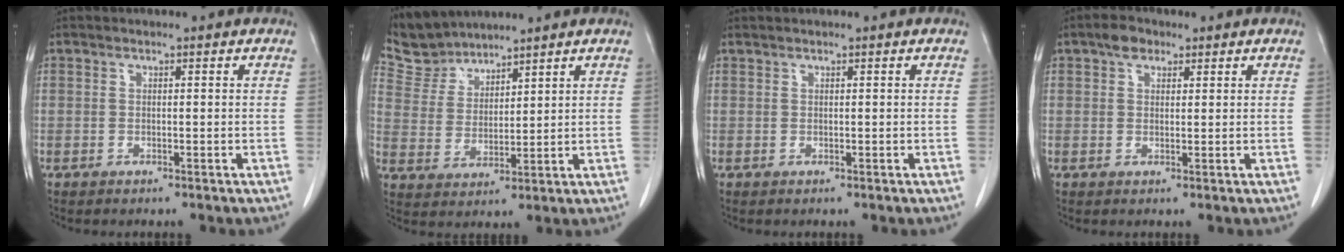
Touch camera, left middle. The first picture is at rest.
{"total": 6.6, "force": [6.4, 1.6, -0.1], "torque": [-0.009, 0.008, 0.139]}
{"total": 0.0}
{"total": 2.7, "force": [1.6, 1.7, 1.3], "torque": [-0.024, 0.009, 0.027]}